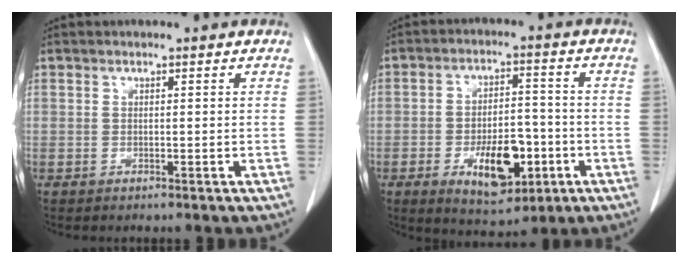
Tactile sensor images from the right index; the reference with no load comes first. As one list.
[{"total": 10.7, "force": [-3.8, 4.9, 8.7], "torque": [-0.141, 0.006, -0.050]}]